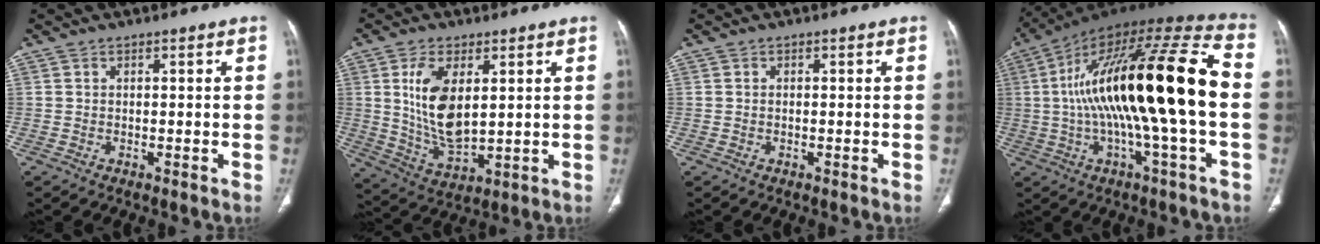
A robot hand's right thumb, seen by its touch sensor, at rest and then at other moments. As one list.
[{"total": 11.8, "force": [2.9, 5.9, 9.8], "torque": [-0.182, -0.025, 0.068]}, {"total": 0.0}, {"total": 28.8, "force": [0.0, 6.0, 28.2], "torque": [-0.504, 0.040, -0.008]}]